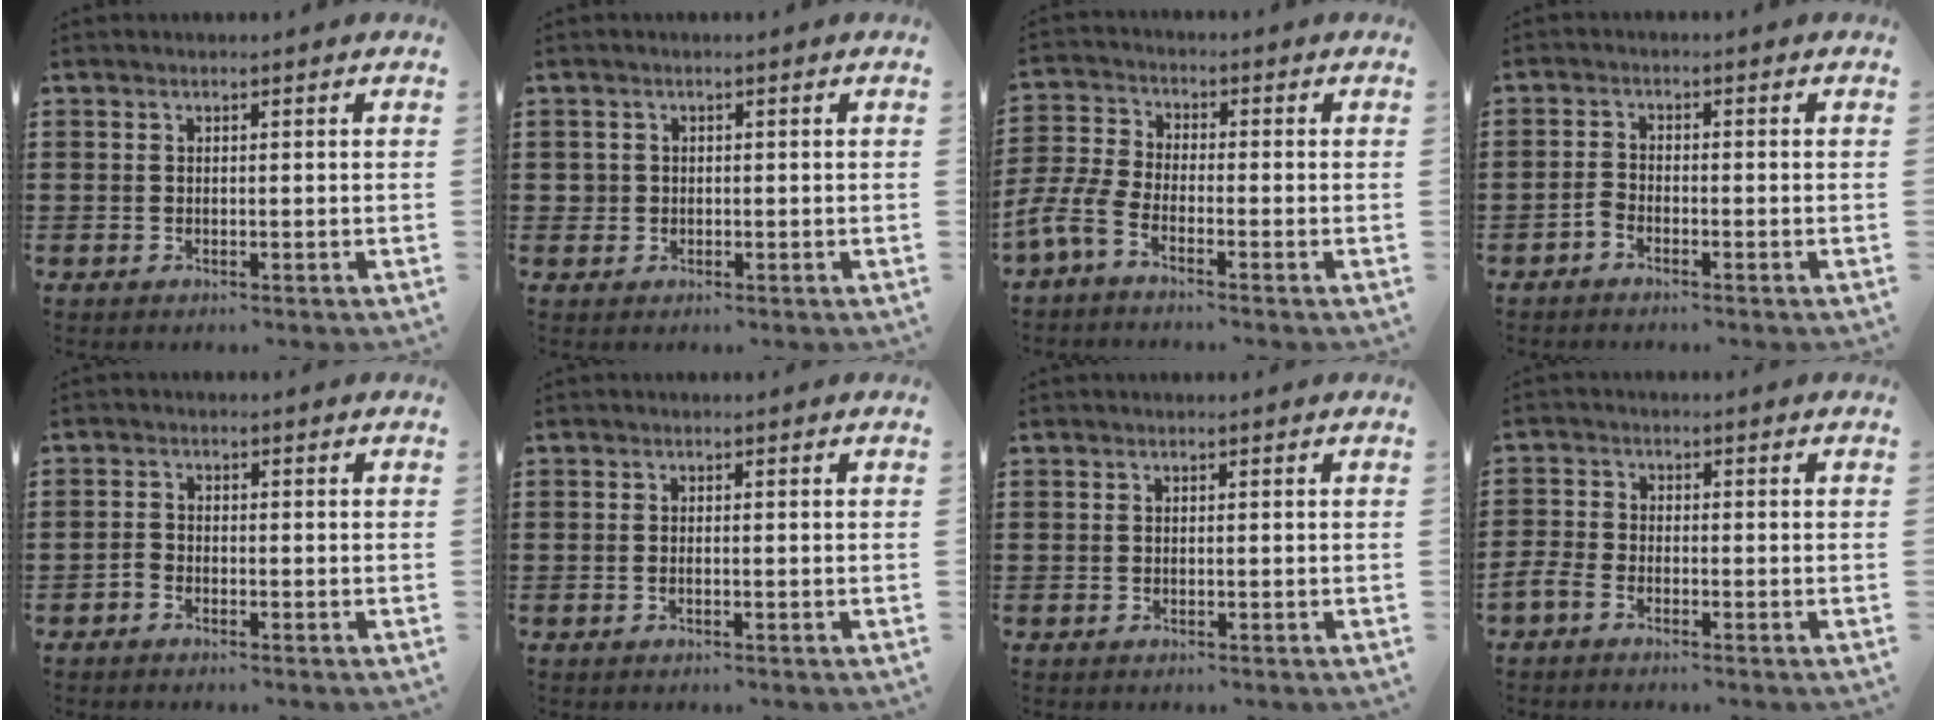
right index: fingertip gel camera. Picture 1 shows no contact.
{"total": 1.3, "force": [0.0, 1.3, 0.2], "torque": [-0.007, 0.008, -0.003]}
{"total": 4.6, "force": [-3.5, 1.3, 2.8], "torque": [-0.099, -0.018, -0.078]}
{"total": 1.6, "force": [-1.5, 0.3, 0.5], "torque": [-0.013, 0.003, -0.030]}
{"total": 1.3, "force": [-1.2, 0.5, 0.3], "torque": [-0.009, 0.003, -0.024]}
{"total": 0.5, "force": [-0.3, 0.1, 0.4], "torque": [-0.009, -0.004, -0.004]}
{"total": 0.0}
{"total": 2.1, "force": [-1.8, 0.7, 0.8], "torque": [-0.023, 0.003, -0.038]}